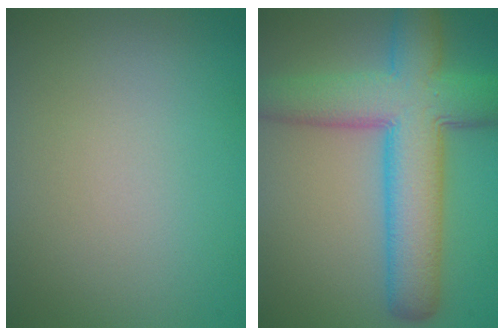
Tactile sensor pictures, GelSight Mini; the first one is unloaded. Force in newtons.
{"total": 9.7, "press": 9.7, "slide": 0.2}